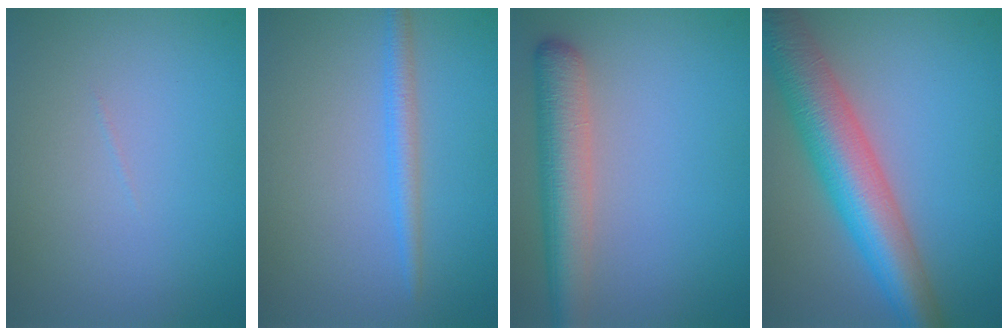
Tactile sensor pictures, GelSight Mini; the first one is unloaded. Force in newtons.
{"total": 2.1, "press": 2.1, "slide": 0.0}
{"total": 5.1, "press": 5.1, "slide": 0.3}
{"total": 8.7, "press": 8.7, "slide": 0.2}